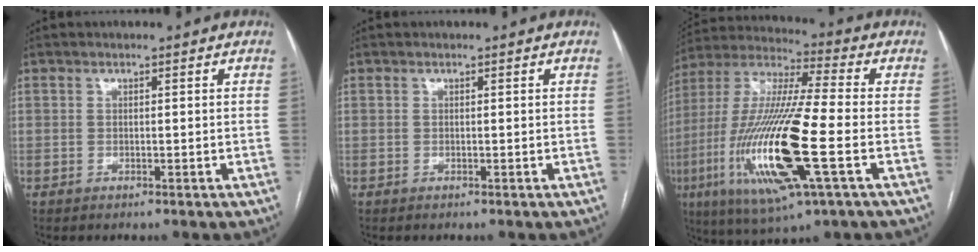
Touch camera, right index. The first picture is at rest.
{"total": 0.0}
{"total": 22.4, "force": [-5.9, 2.3, 21.4], "torque": [-0.475, -0.031, -0.110]}